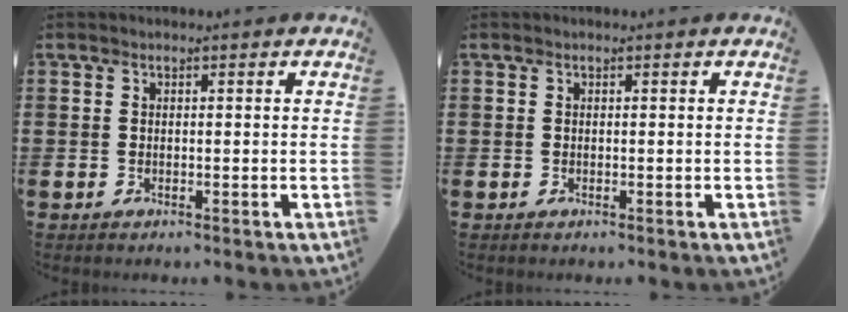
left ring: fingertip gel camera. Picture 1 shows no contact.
{"total": 0.0}